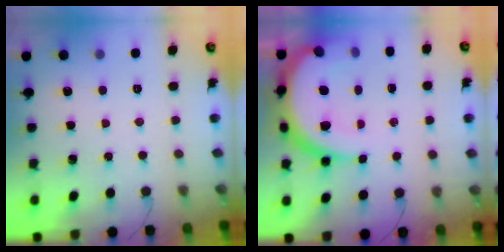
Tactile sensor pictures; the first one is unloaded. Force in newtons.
{"total": 14.9, "press": 14.8, "slide": 1.8}